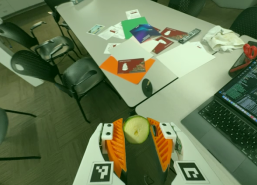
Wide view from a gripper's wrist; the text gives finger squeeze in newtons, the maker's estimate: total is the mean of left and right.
{"total": 11.4, "left": 11.4, "right": 11.4}